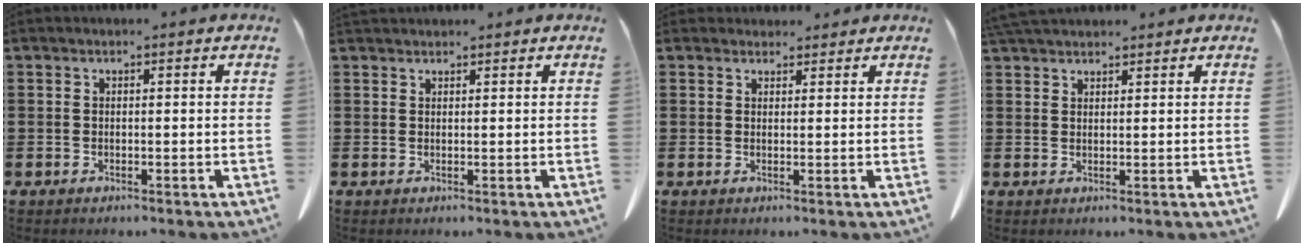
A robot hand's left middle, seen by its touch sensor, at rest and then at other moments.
{"total": 1.0, "force": [1.0, 0.2, 0.0], "torque": [-0.004, -0.001, 0.021]}
{"total": 1.9, "force": [1.7, 0.7, 0.1], "torque": [0.001, -0.002, 0.033]}
{"total": 2.8, "force": [2.6, 0.7, 0.8], "torque": [-0.023, -0.001, 0.052]}